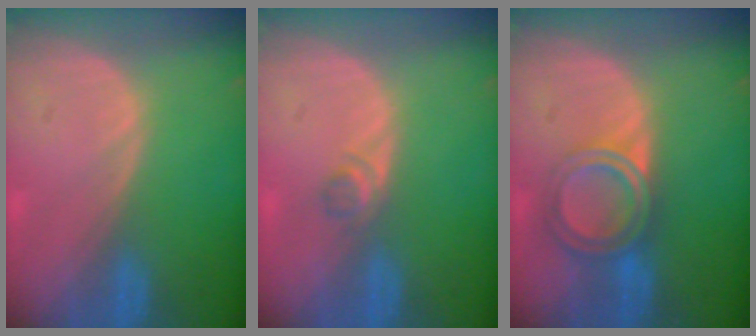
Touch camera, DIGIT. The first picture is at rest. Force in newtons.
{"total": 1.8, "press": 1.5, "slide": 0.9}
{"total": 6.4, "press": 5.4, "slide": 3.3}